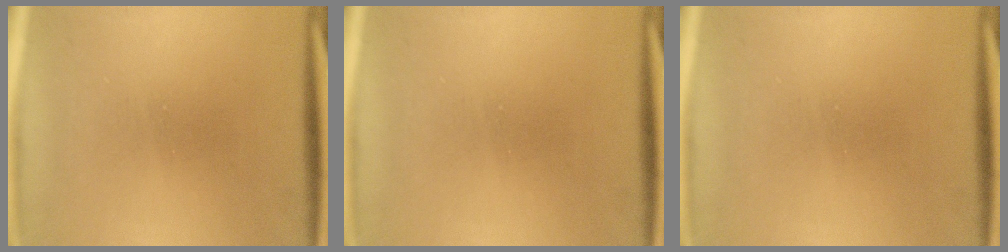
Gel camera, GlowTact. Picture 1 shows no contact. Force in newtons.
{"total": 0.0}
{"total": 0.0}